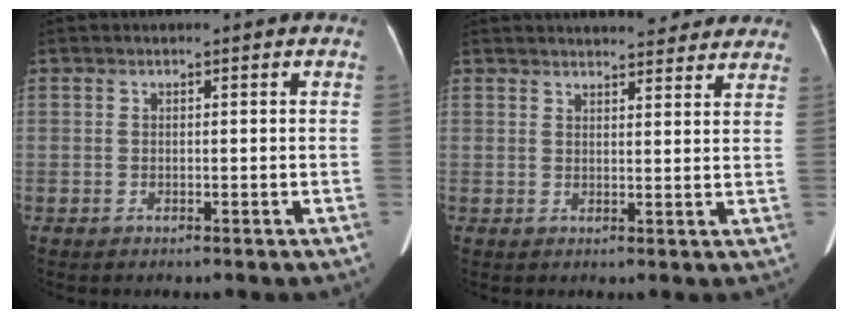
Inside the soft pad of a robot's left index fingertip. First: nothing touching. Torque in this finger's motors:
{"motor_torque": [0.63, -0.82, 0.07, 0.04]}